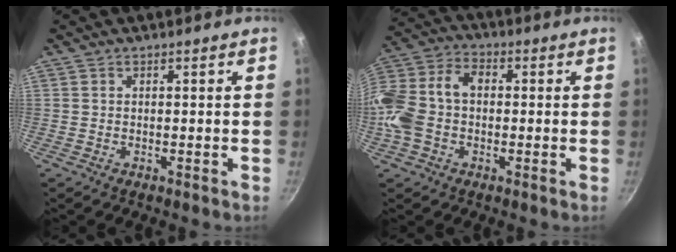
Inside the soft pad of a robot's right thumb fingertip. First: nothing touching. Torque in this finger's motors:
{"motor_torque": [1.05, 1.86, 0.99, -0.65, 0.45]}